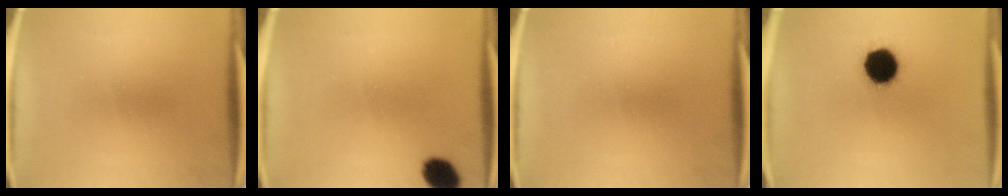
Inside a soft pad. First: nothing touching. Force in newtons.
{"total": 6.3}
{"total": 0.0}
{"total": 12.5}